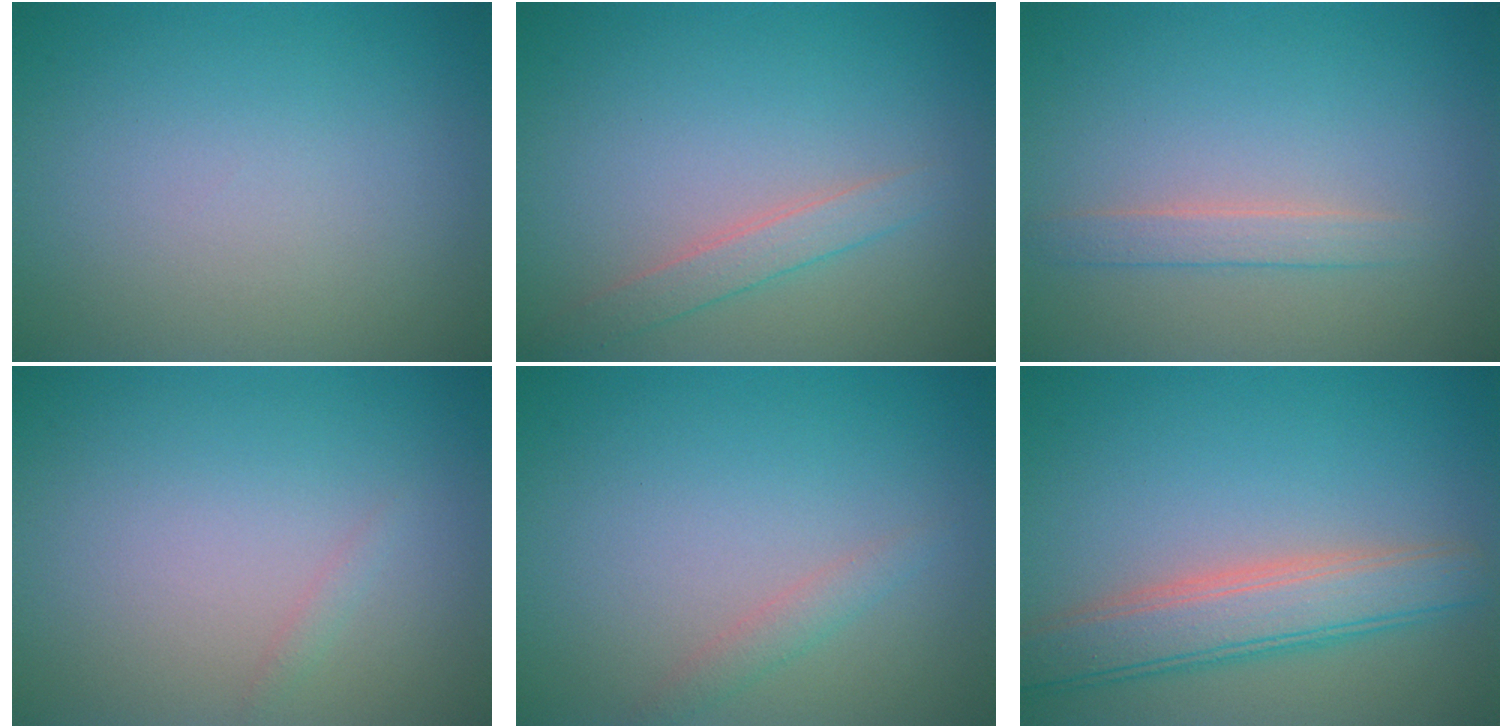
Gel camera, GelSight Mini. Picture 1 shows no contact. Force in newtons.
{"total": 2.0, "press": 2.0, "slide": 0.0}
{"total": 1.7, "press": 1.7, "slide": 0.0}
{"total": 0.6, "press": 0.6, "slide": 0.1}
{"total": 1.3, "press": 1.3, "slide": 0.2}
{"total": 5.2, "press": 5.2, "slide": 0.4}